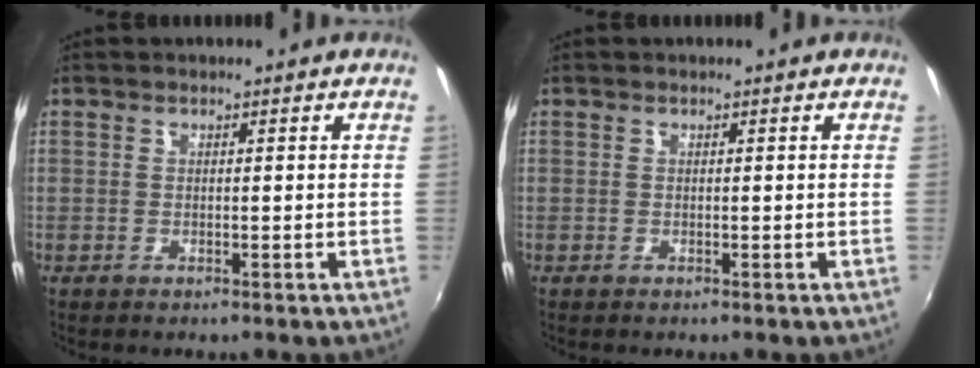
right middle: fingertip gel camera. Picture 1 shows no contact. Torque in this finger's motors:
{"motor_torque": [0.01, -0.03, 0.00, 0.01]}